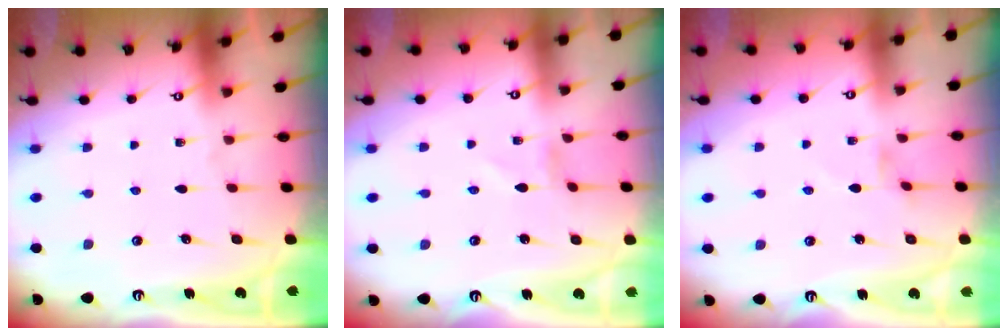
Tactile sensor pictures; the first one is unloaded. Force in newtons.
{"total": 0.0}
{"total": 1.4, "press": 1.4, "slide": 0.2}